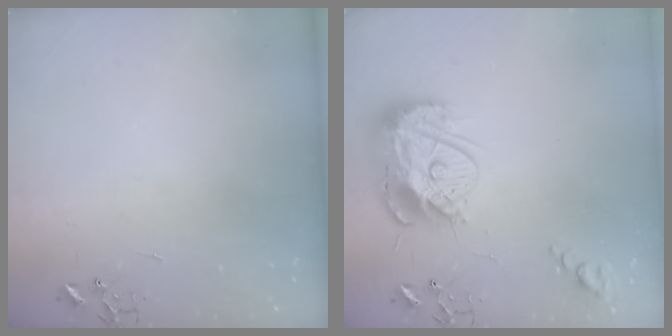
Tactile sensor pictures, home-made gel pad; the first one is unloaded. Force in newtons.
{"total": 17.6, "press": 17.6, "slide": 1.5}